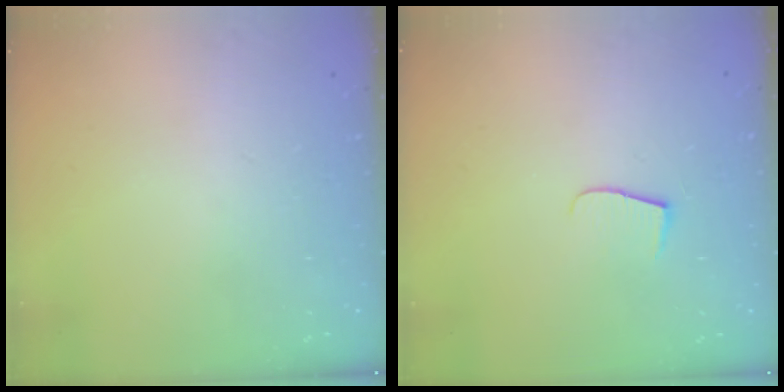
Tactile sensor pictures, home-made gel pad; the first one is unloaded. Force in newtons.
{"total": 5.5, "press": 5.5, "slide": 0.6}